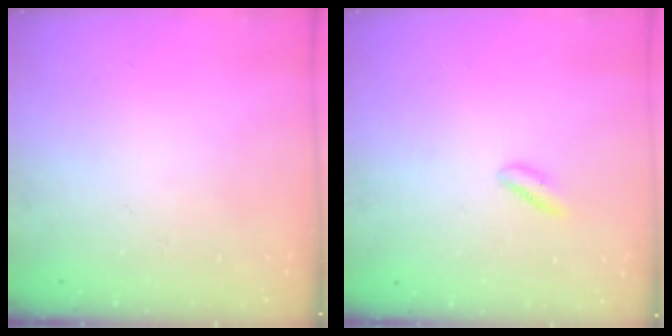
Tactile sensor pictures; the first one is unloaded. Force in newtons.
{"total": 4.4, "press": 4.1, "slide": 1.4}